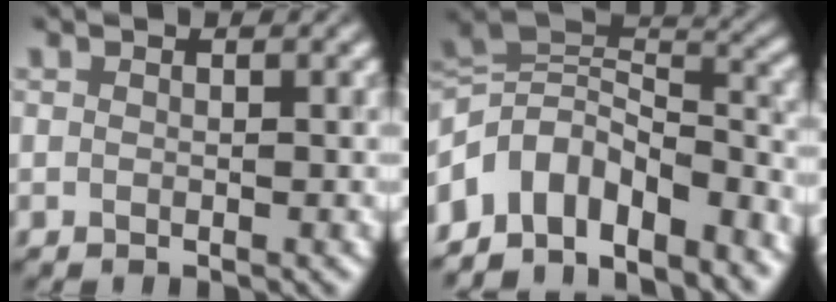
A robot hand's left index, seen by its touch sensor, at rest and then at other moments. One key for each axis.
{"total": 11.3, "fx": -6.5, "fy": 6.3, "fz": 6.6, "tx": -0.111, "ty": 0.019, "tz": -0.121}